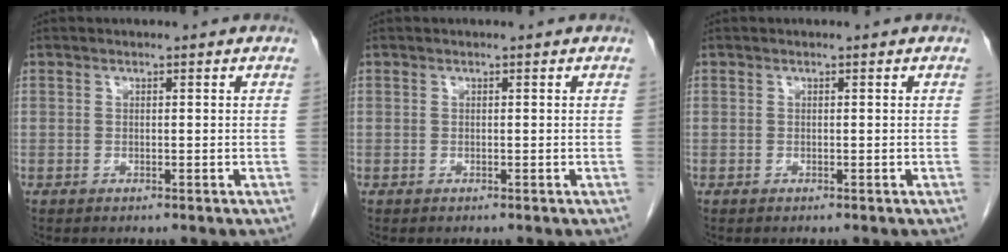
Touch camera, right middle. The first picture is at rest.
{"total": 0.0}
{"total": 0.0}